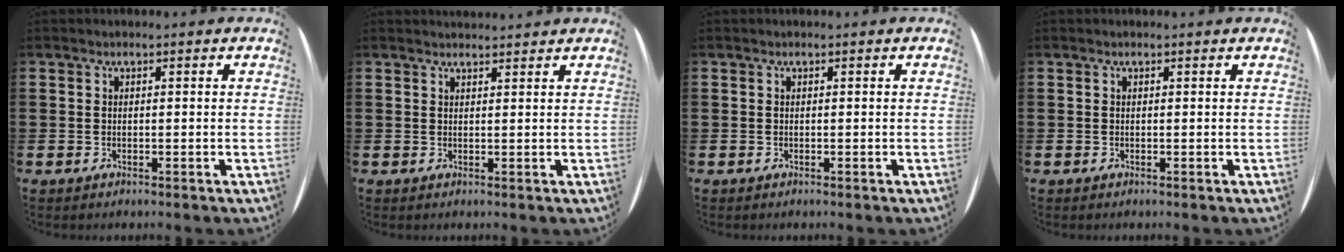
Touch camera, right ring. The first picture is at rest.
{"total": 1.2, "force": [1.1, 0.0, -0.1], "torque": [0.002, 0.001, 0.022]}
{"total": 0.0}
{"total": 0.0}